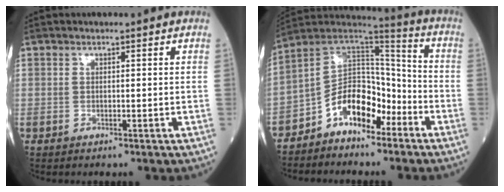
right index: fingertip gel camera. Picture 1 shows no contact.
{"total": 11.5, "force": [-6.6, 6.3, 7.0], "torque": [-0.128, 0.039, -0.119]}